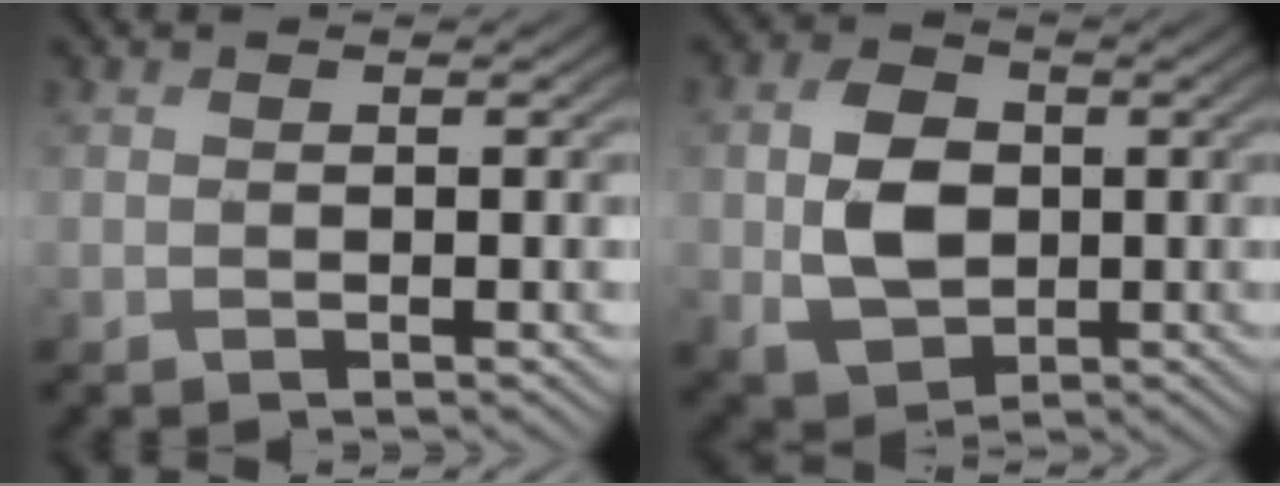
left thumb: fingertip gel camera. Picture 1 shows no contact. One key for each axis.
{"total": 7.3, "fx": -0.2, "fy": 5.4, "fz": 4.9, "tx": -0.109, "ty": -0.003, "tz": -0.008}